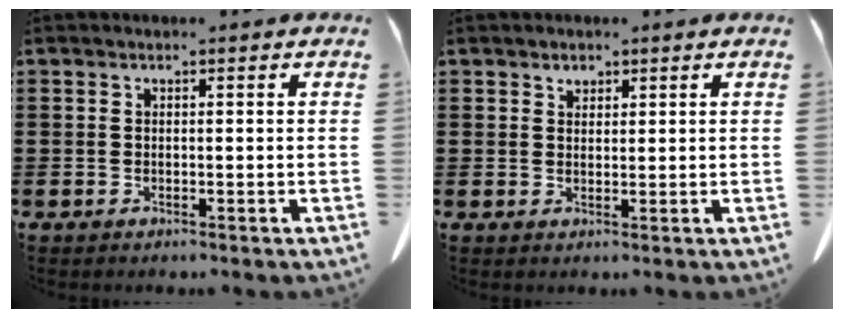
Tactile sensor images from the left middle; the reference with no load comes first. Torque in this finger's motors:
{"motor_torque": [0.18, 0.15, 0.00, 0.01]}